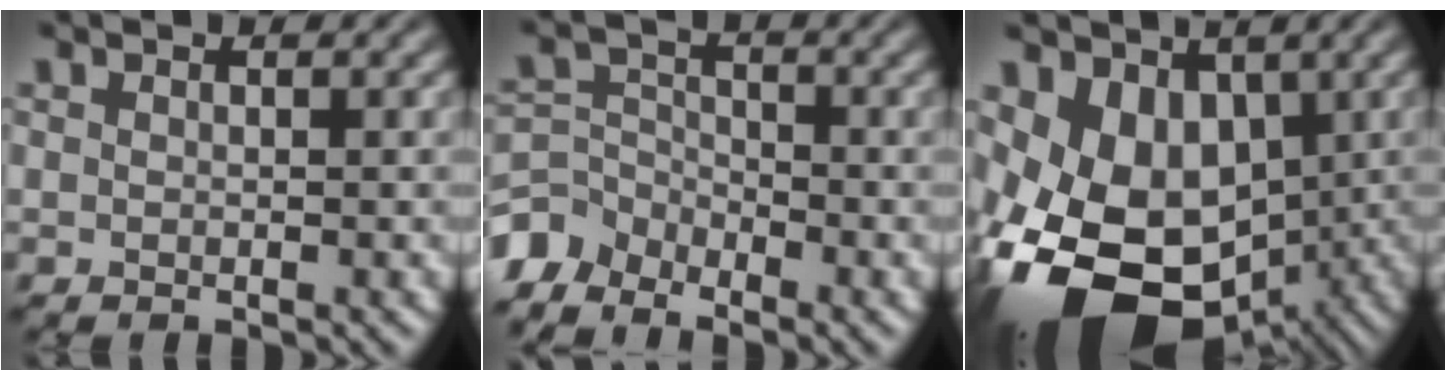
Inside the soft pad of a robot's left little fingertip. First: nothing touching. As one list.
[{"total": 4.4, "force": [-3.9, 1.9, 0.4], "torque": [0.004, 0.004, -0.088]}, {"total": 15.8, "force": [-4.9, 10.8, 10.4], "torque": [-0.187, -0.029, -0.072]}]